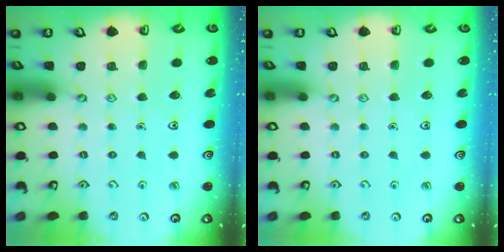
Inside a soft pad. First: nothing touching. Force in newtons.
{"total": 0.0}